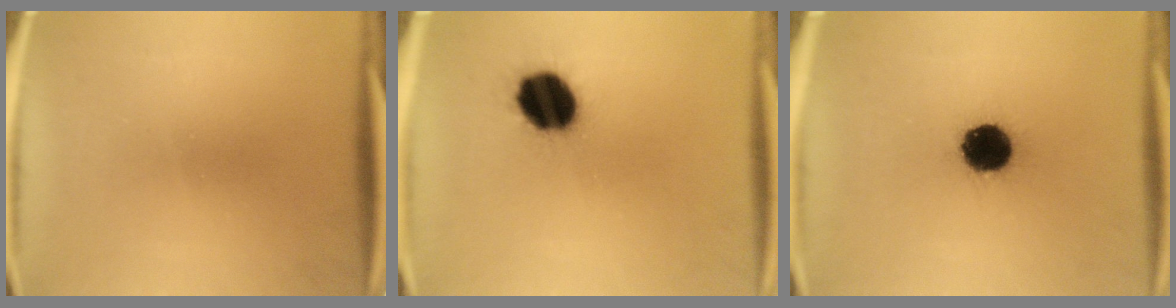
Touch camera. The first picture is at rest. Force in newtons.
{"total": 13.6}
{"total": 13.5}